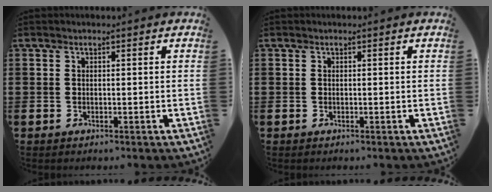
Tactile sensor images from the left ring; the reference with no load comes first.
{"total": 0.0}